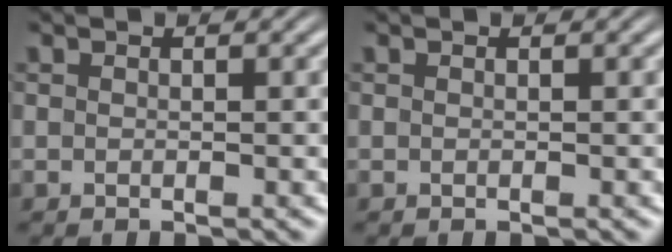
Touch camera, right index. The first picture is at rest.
{"total": 0.0}